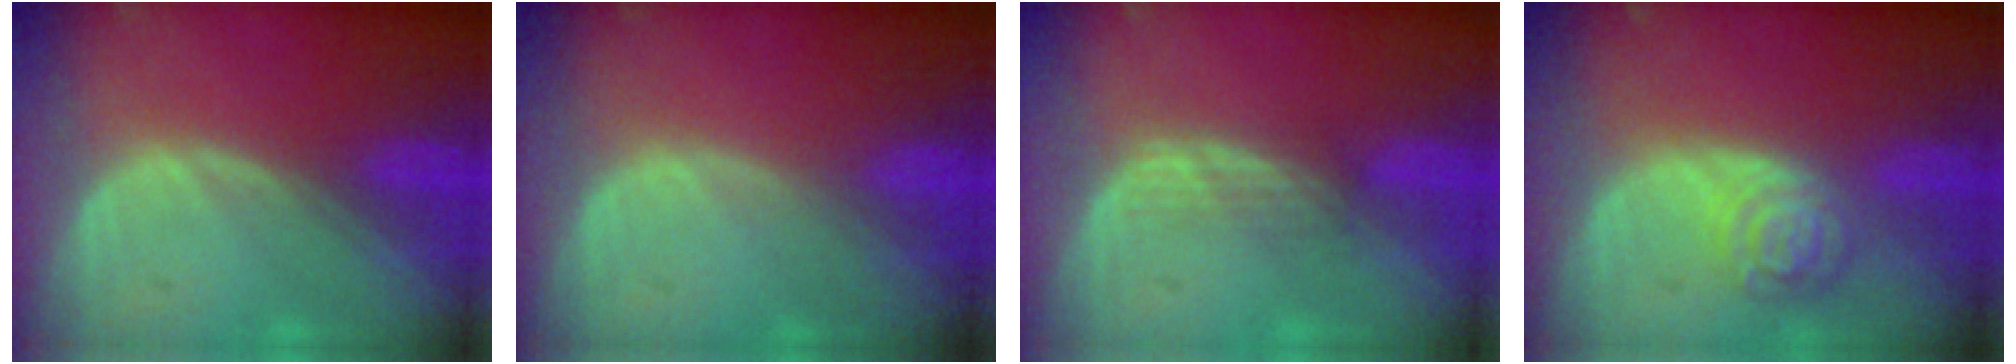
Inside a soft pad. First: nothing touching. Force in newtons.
{"total": 0.0}
{"total": 2.4, "press": 2.3, "slide": 0.8}
{"total": 5.3, "press": 4.8, "slide": 2.3}